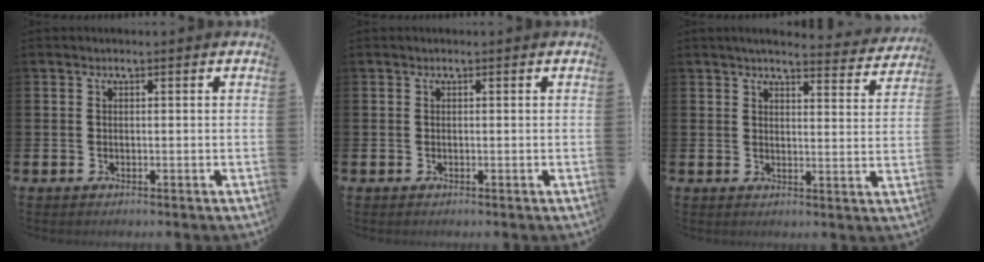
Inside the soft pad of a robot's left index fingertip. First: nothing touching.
{"total": 0.0}
{"total": 4.1, "force": [4.0, 0.2, 1.0], "torque": [-0.018, -0.031, 0.066]}